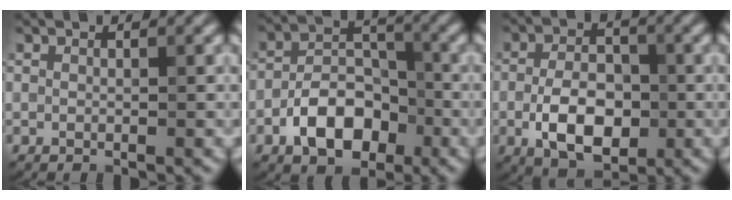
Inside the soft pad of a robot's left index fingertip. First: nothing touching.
{"total": 6.1, "force": [-2.7, 3.7, 4.0], "torque": [-0.059, 0.006, -0.053]}
{"total": 6.1, "force": [-1.4, 3.6, 4.7], "torque": [-0.084, -0.002, -0.029]}